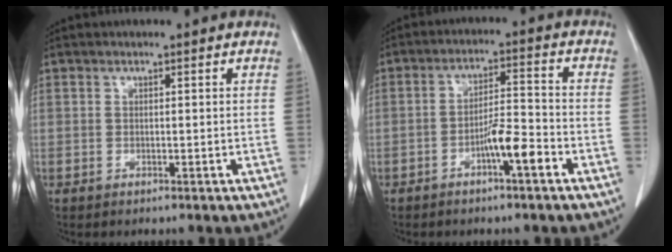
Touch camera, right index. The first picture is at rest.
{"total": 6.1, "force": [-3.1, 0.6, 5.2], "torque": [-0.092, 0.007, -0.053]}